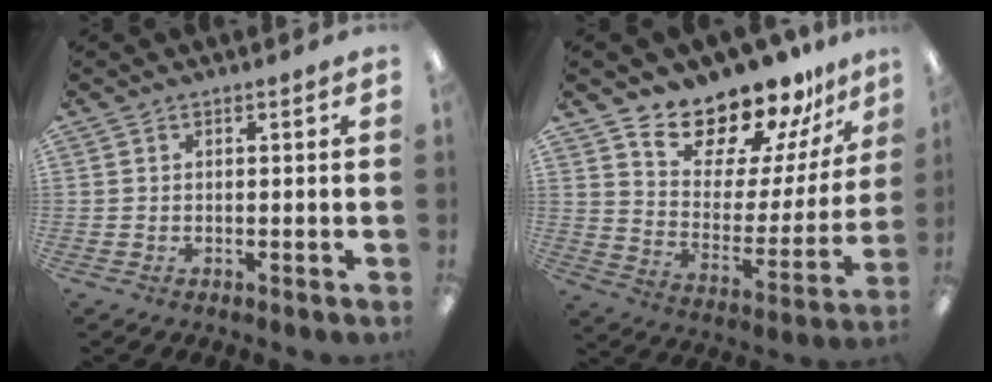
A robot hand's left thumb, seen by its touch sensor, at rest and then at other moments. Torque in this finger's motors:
{"motor_torque": [0.43, 0.41, 1.42, -1.36, 0.08]}